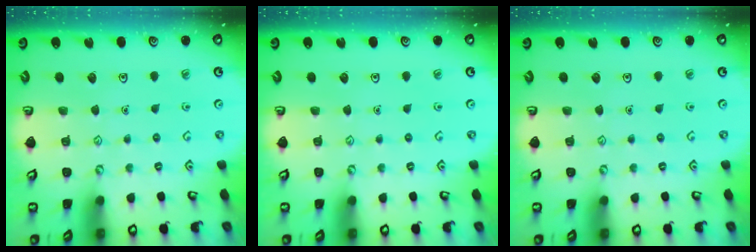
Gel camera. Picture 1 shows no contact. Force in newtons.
{"total": 0.0}
{"total": 0.0}